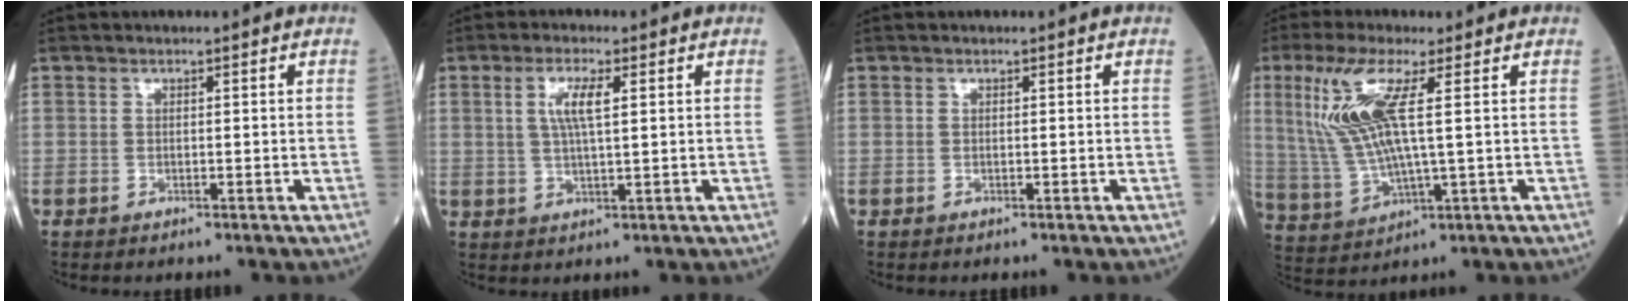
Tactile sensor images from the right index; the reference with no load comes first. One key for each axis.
{"total": 4.7, "fx": 1.5, "fy": 0.6, "fz": 4.4, "tx": -0.091, "ty": 0.003, "tz": 0.033}
{"total": 0.0}
{"total": 10.8, "fx": 3.2, "fy": 1.5, "fz": 10.2, "tx": -0.244, "ty": 0.002, "tz": 0.068}